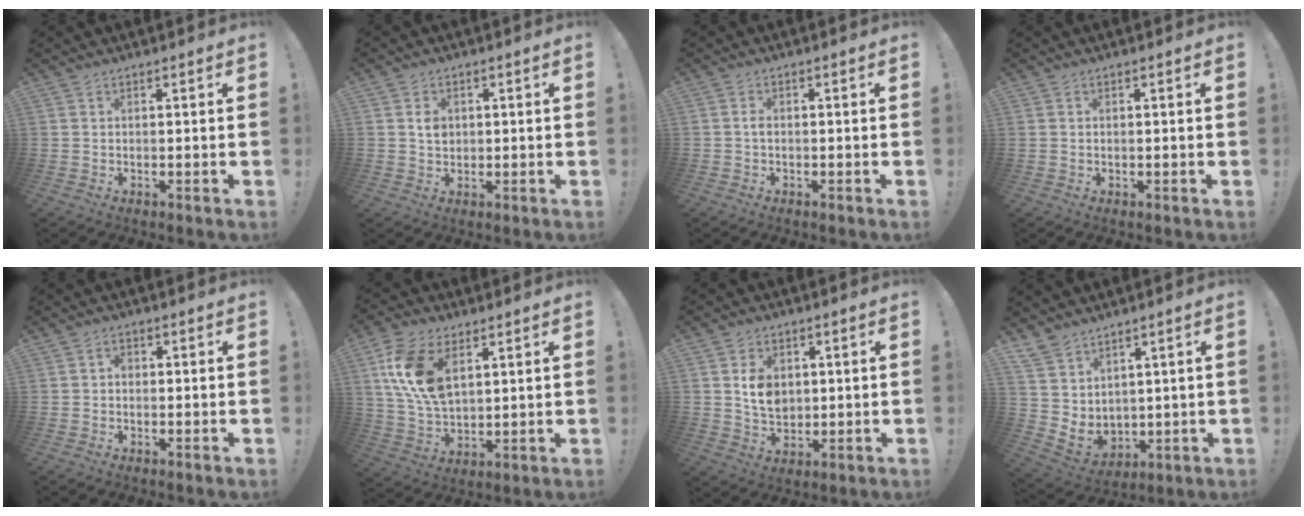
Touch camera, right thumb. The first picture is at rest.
{"total": 4.2, "force": [0.8, 3.8, 1.6], "torque": [-0.005, -0.007, 0.010]}
{"total": 1.5, "force": [-0.8, 1.1, 0.7], "torque": [-0.012, 0.005, -0.015]}
{"total": 0.0}
{"total": 1.6, "force": [-0.7, 1.2, 0.8], "torque": [-0.016, 0.009, -0.013]}
{"total": 15.3, "force": [6.2, 9.2, 10.5], "torque": [-0.210, -0.020, 0.115]}
{"total": 8.5, "force": [1.5, 7.1, 4.5], "torque": [-0.062, -0.004, 0.031]}
{"total": 7.7, "force": [5.8, 4.8, 1.4], "torque": [-0.043, -0.046, 0.123]}